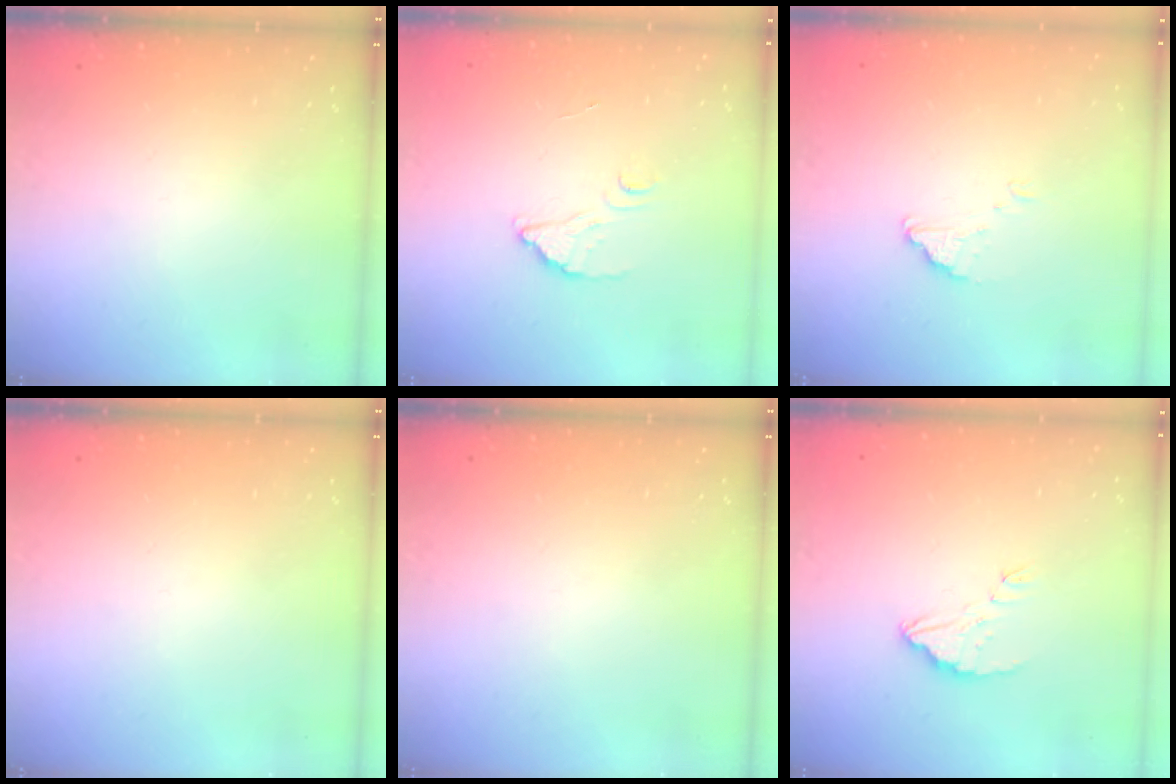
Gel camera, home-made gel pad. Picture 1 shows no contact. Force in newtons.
{"total": 2.2, "press": 2.2, "slide": 0.1}
{"total": 1.5, "press": 1.5, "slide": 0.1}
{"total": 0.0}
{"total": 0.0}
{"total": 3.1, "press": 3.0, "slide": 0.2}